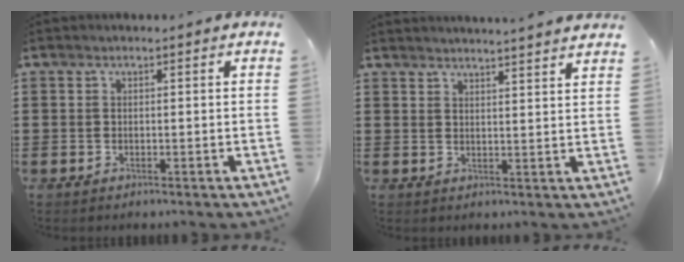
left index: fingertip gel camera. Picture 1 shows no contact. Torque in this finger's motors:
{"motor_torque": [1.60, -0.54, 0.77, 0.16]}